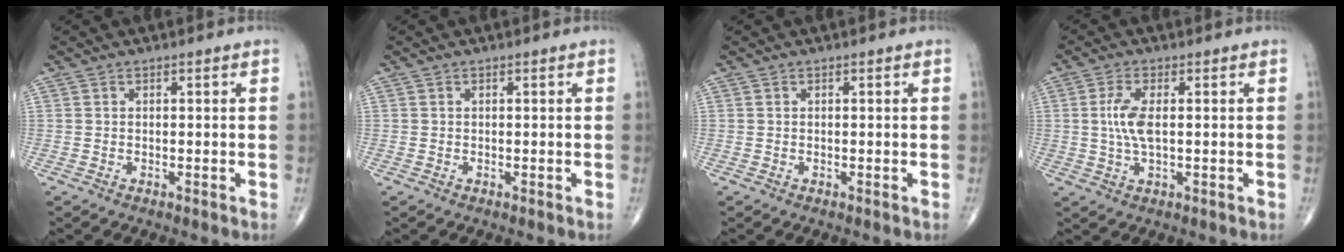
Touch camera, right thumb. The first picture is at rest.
{"total": 0.0}
{"total": 0.0}
{"total": 5.4, "force": [0.4, 1.9, 5.0], "torque": [-0.118, 0.001, 0.007]}